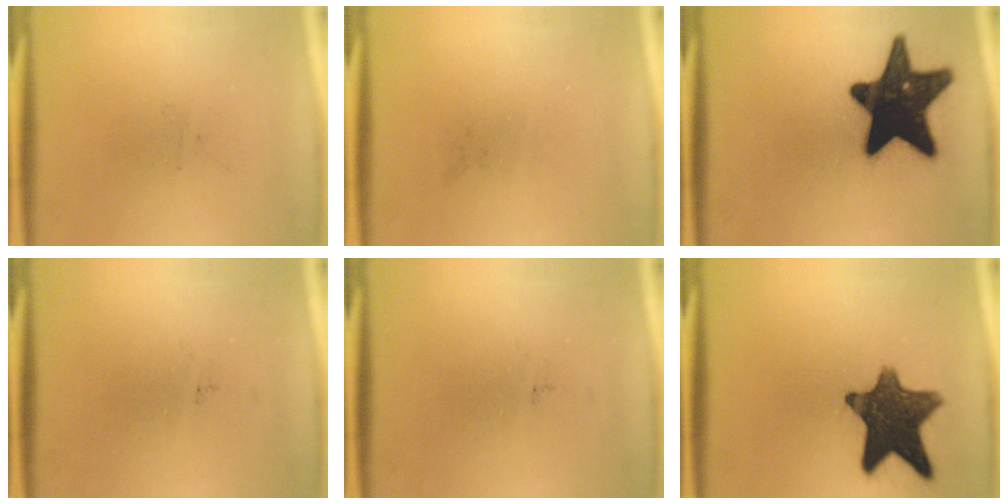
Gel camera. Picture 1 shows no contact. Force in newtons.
{"total": 0.0}
{"total": 18.7}
{"total": 0.0}
{"total": 0.0}
{"total": 12.8}